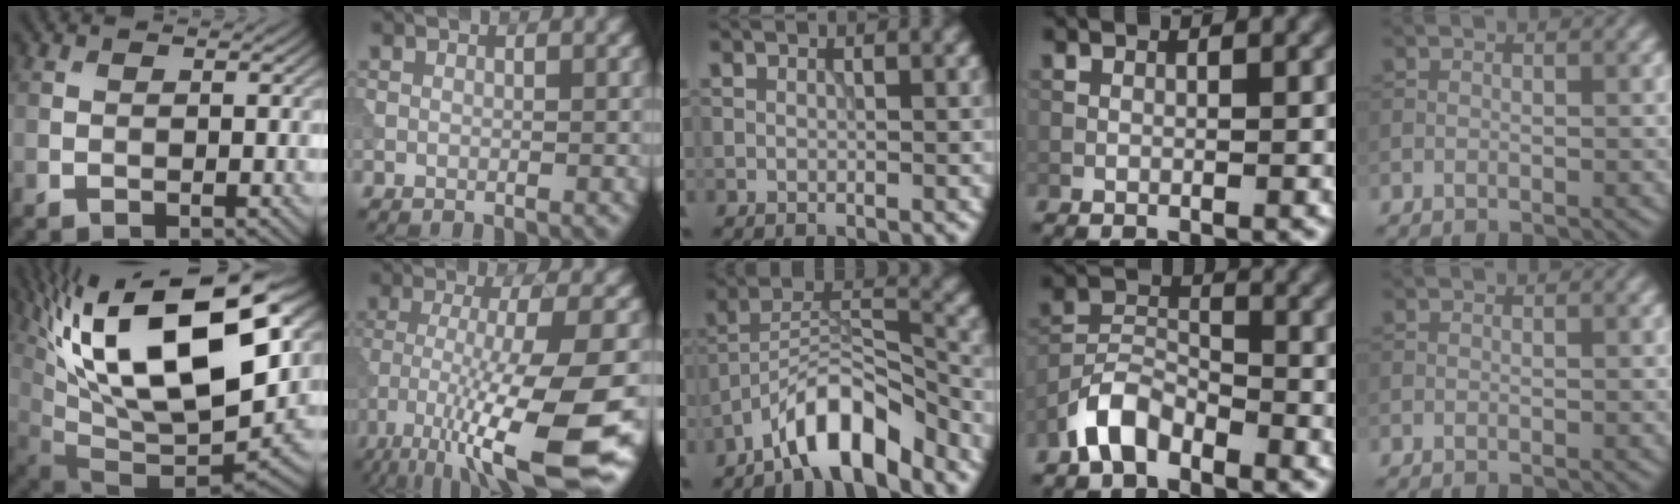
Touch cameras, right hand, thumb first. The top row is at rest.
{"thumb": {"total": 20.7, "force": [8.6, 10.2, 15.8], "torque": [-0.294, 0.013, 0.159]}, "index": {"total": 13.4, "force": [-6.8, 2.7, 11.2], "torque": [-0.198, -0.018, -0.110]}, "middle": {"total": 7.4, "force": [-5.5, 2.1, 4.5], "torque": [-0.071, 0.014, -0.102]}, "ring": {"total": 4.7, "force": [-3.4, 2.3, 2.3], "torque": [-0.043, 0.009, -0.075]}}